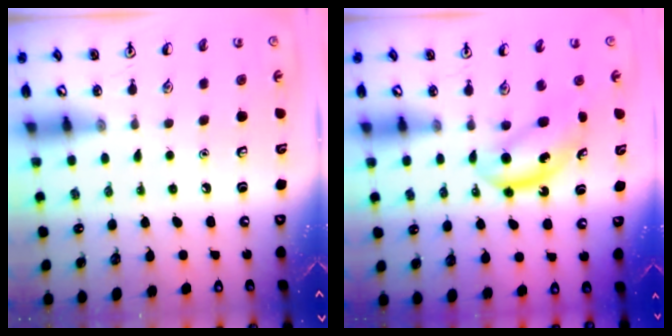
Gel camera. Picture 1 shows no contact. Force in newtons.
{"total": 5.5, "press": 5.4, "slide": 1.1}